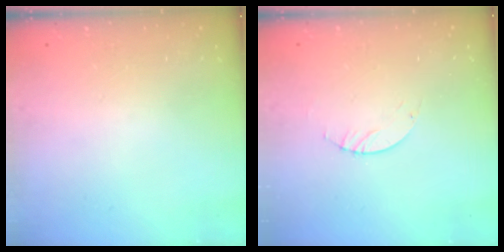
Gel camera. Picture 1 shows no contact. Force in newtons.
{"total": 0.9, "press": 0.8, "slide": 0.2}